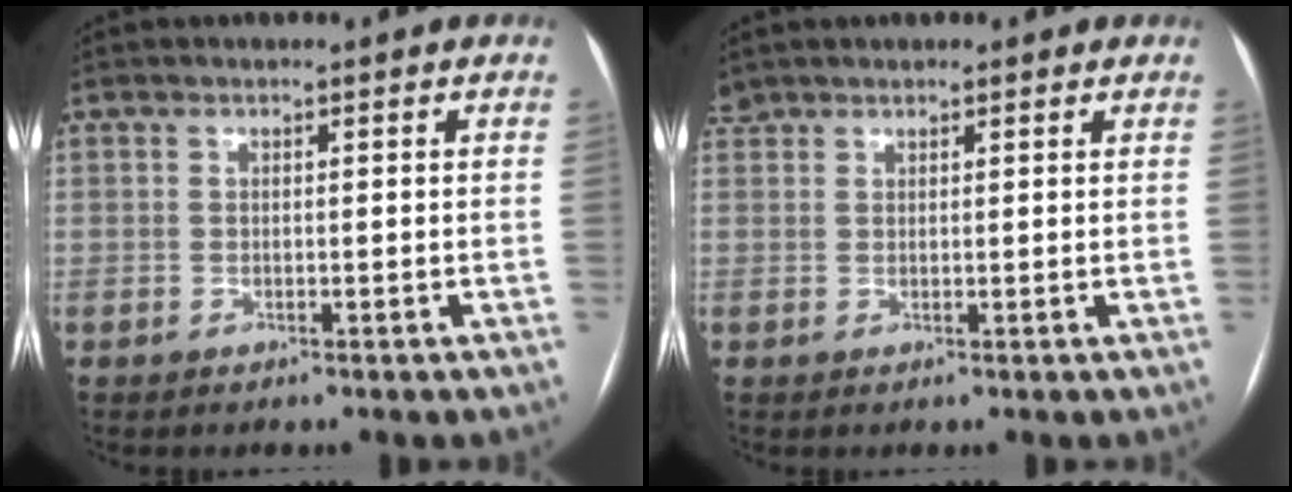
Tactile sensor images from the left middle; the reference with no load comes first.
{"total": 3.2, "force": [2.7, 1.5, 0.5], "torque": [-0.004, 0.022, 0.044]}